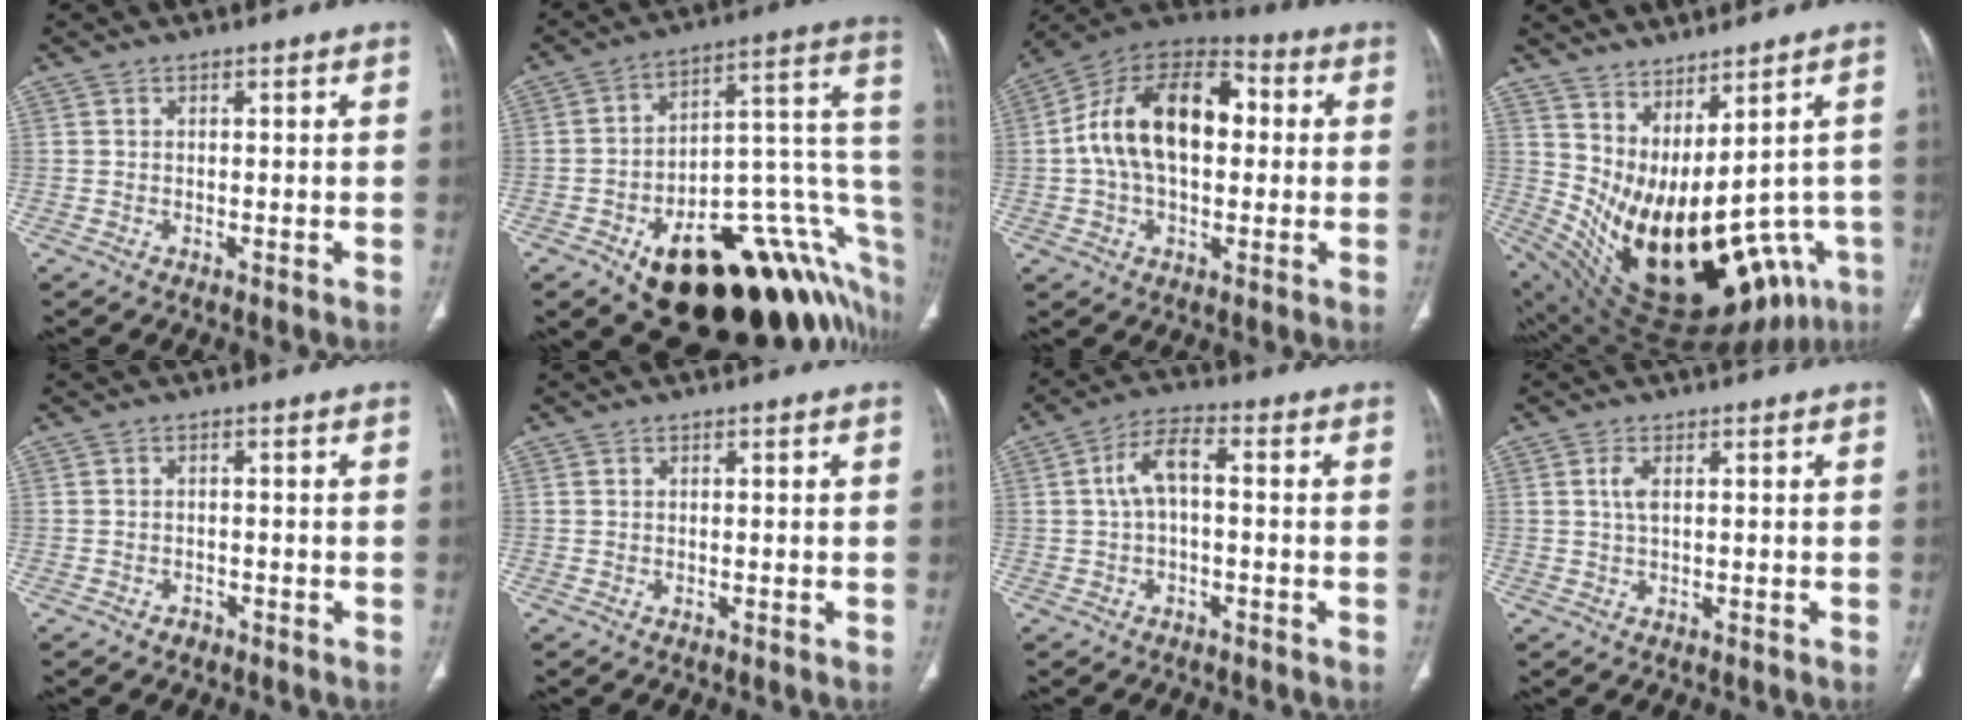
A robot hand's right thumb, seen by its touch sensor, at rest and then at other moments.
{"total": 32.7, "force": [-12.4, 14.7, 26.5], "torque": [-0.233, 0.083, -0.169]}
{"total": 19.4, "force": [1.7, 11.8, 15.3], "torque": [-0.250, 0.037, 0.022]}
{"total": 24.0, "force": [-3.7, 11.8, 20.5], "torque": [-0.286, -0.028, -0.016]}
{"total": 1.4, "force": [-1.0, 1.0, 0.3], "torque": [-0.005, 0.006, -0.015]}
{"total": 0.0}
{"total": 6.2, "force": [0.1, 2.9, 5.5], "torque": [-0.107, 0.023, -0.006]}
{"total": 2.1, "force": [0.5, 0.7, 1.9], "torque": [-0.048, 0.004, 0.015]}